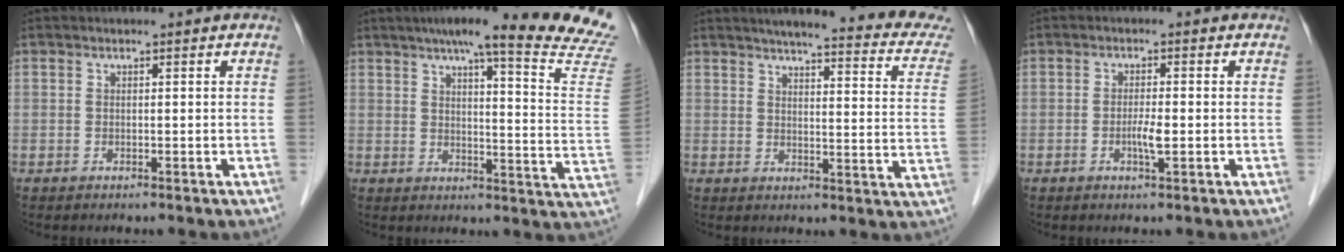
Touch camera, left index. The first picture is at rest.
{"total": 22.9, "force": [19.9, -0.8, 11.3], "torque": [-0.149, -0.064, 0.230]}
{"total": 21.3, "force": [18.8, 1.9, 9.8], "torque": [-0.114, -0.035, 0.209]}
{"total": 2.4, "force": [-0.6, 0.2, 2.3], "torque": [-0.045, -0.002, -0.012]}